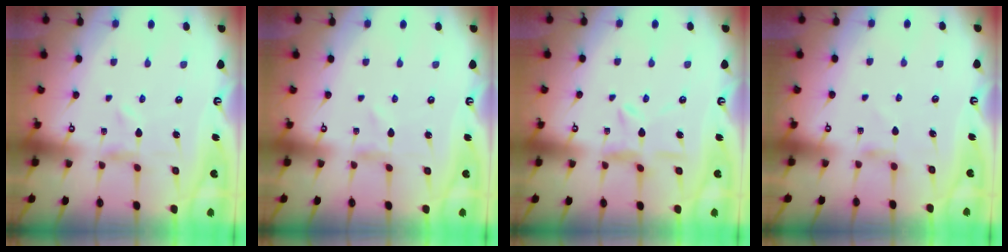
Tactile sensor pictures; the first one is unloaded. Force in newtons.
{"total": 0.8, "press": 0.8, "slide": 0.1}
{"total": 6.9, "press": 6.9, "slide": 0.5}
{"total": 3.9, "press": 3.9, "slide": 0.5}